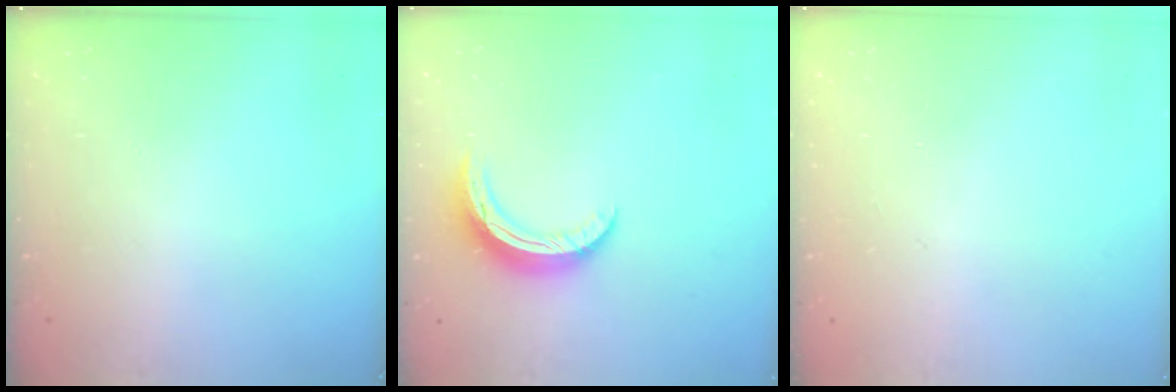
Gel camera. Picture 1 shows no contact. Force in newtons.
{"total": 10.7, "press": 10.7, "slide": 0.2}
{"total": 2.6, "press": 2.6, "slide": 0.2}